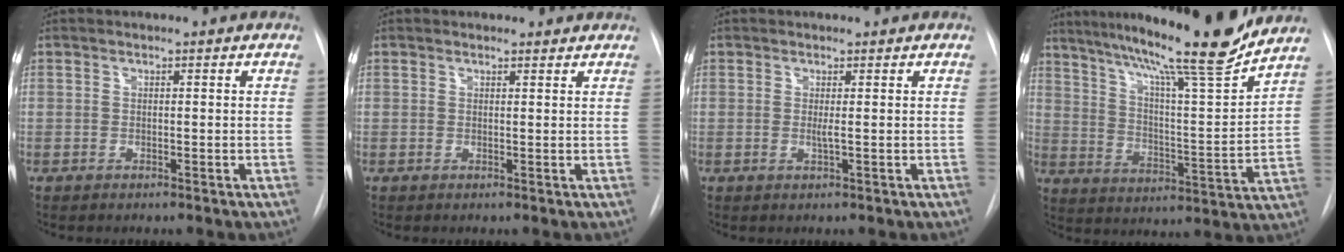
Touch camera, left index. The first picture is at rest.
{"total": 1.2, "force": [1.1, 0.5, -0.1], "torque": [-0.005, -0.005, 0.006]}
{"total": 0.8, "force": [-0.2, -0.2, 0.7], "torque": [-0.020, -0.007, -0.004]}
{"total": 18.7, "force": [15.8, -1.0, 10.1], "torque": [-0.161, -0.029, 0.238]}